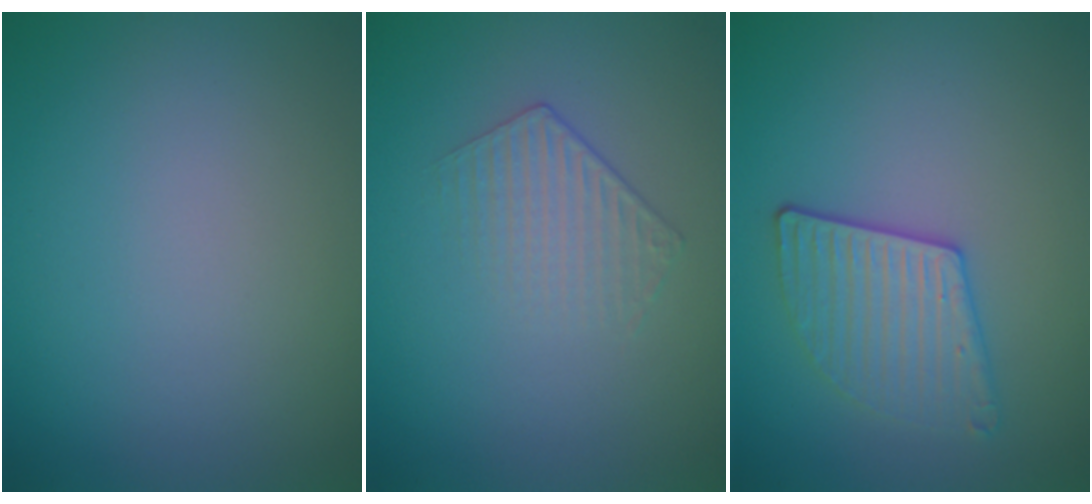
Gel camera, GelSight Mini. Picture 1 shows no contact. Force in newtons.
{"total": 1.5, "press": 0.9, "slide": 1.2}
{"total": 3.0, "press": 2.9, "slide": 0.7}